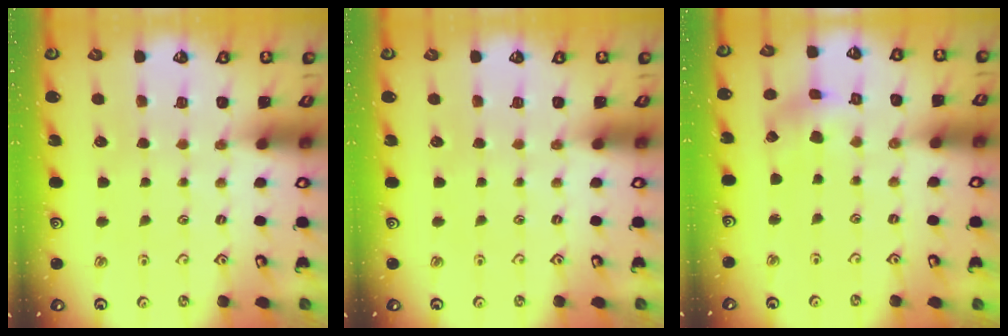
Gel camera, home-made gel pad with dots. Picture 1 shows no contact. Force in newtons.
{"total": 0.0}
{"total": 2.8, "press": 2.7, "slide": 0.4}